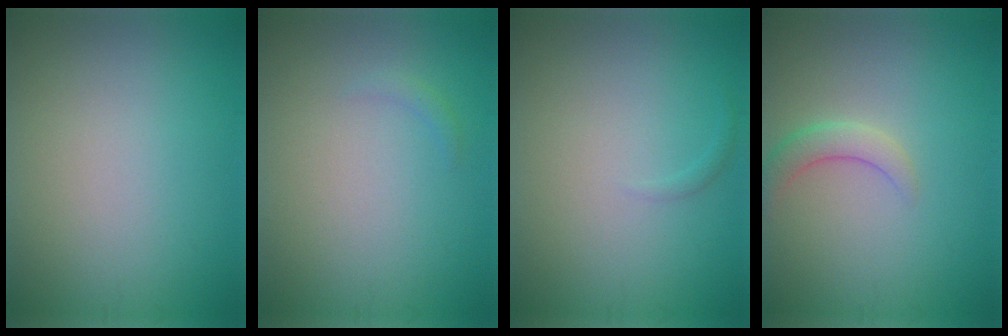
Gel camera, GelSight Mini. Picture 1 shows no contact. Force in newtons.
{"total": 0.7, "press": 0.7, "slide": 0.1}
{"total": 0.5, "press": 0.5, "slide": 0.1}
{"total": 2.3, "press": 2.2, "slide": 0.1}